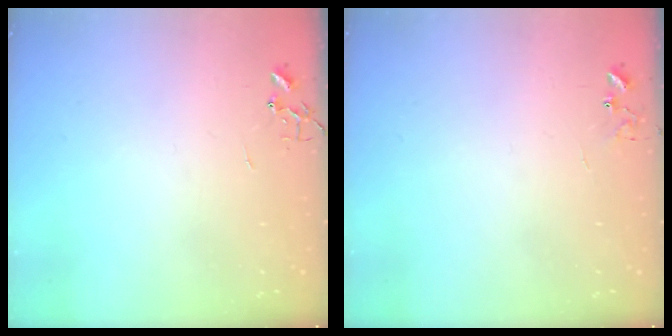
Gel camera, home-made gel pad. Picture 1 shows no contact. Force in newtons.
{"total": 5.9, "press": 5.9, "slide": 0.5}